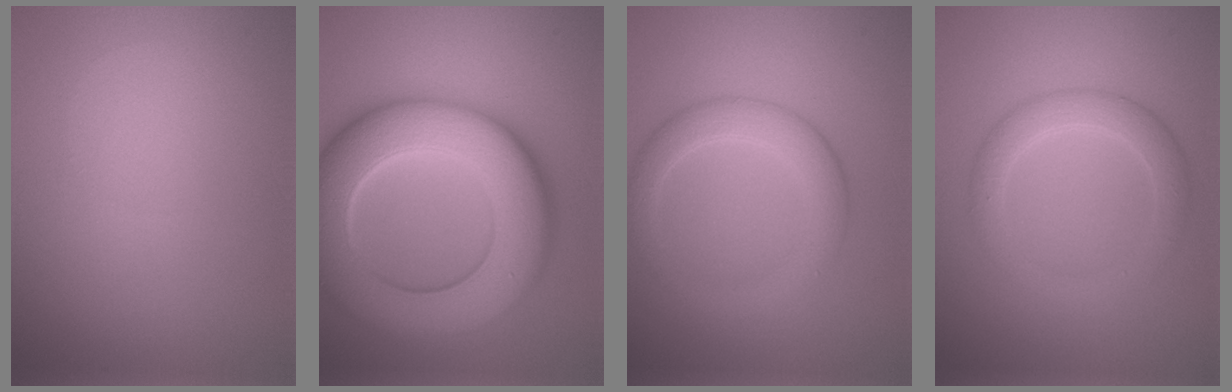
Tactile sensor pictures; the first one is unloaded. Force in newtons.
{"total": 12.4, "press": 12.4, "slide": 0.8}
{"total": 3.7, "press": 3.7, "slide": 0.5}
{"total": 3.0, "press": 3.0, "slide": 0.2}